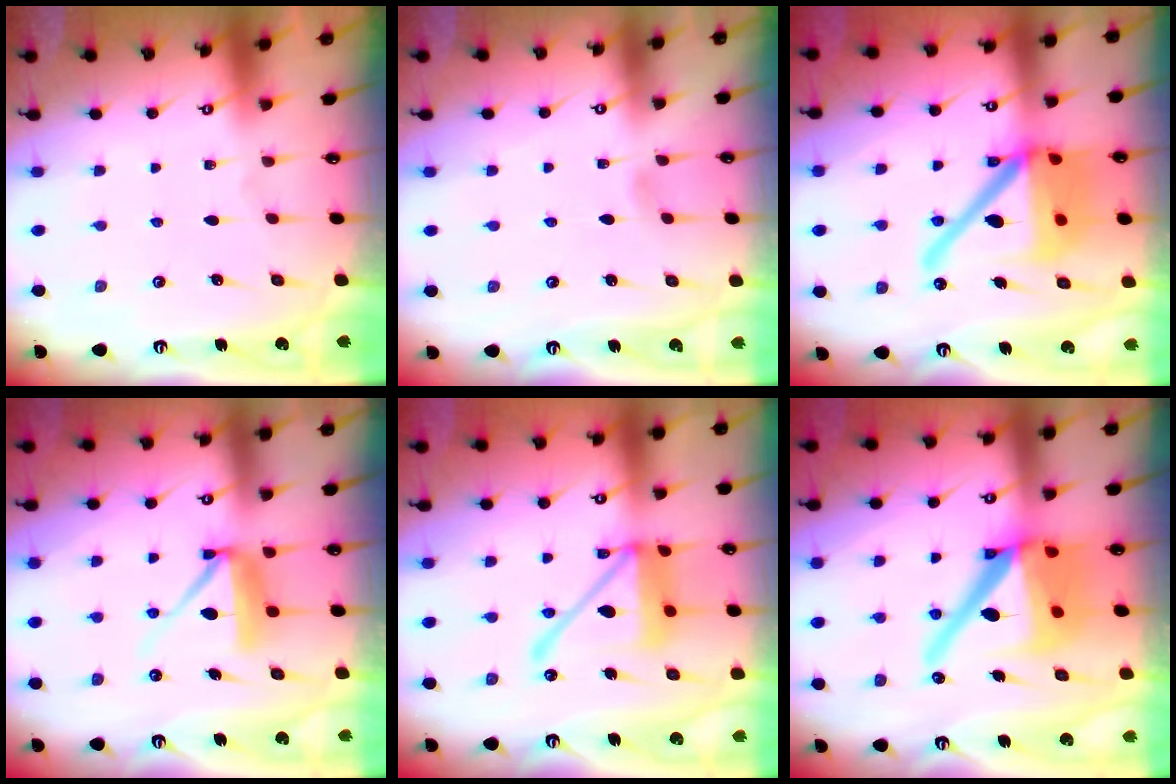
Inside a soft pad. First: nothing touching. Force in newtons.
{"total": 2.9, "press": 2.8, "slide": 0.3}
{"total": 22.7, "press": 22.4, "slide": 3.8}
{"total": 9.5, "press": 9.4, "slide": 0.5}
{"total": 16.6, "press": 16.5, "slide": 1.8}
{"total": 19.7, "press": 19.6, "slide": 2.3}